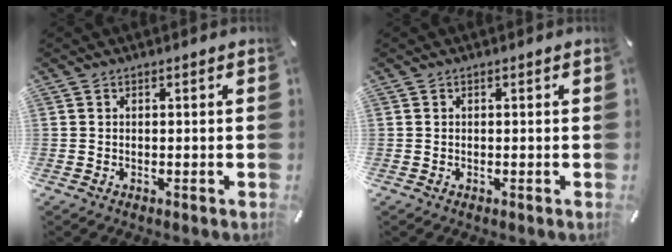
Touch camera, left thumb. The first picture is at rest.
{"total": 0.0}